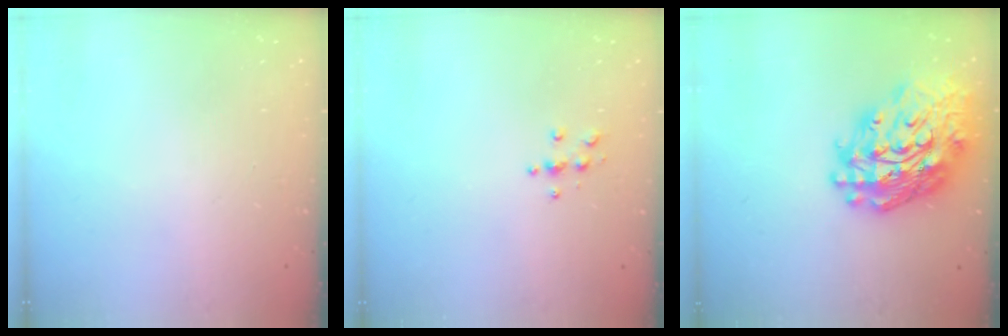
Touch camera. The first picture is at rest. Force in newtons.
{"total": 4.0, "press": 3.9, "slide": 0.4}
{"total": 24.3, "press": 24.2, "slide": 2.6}